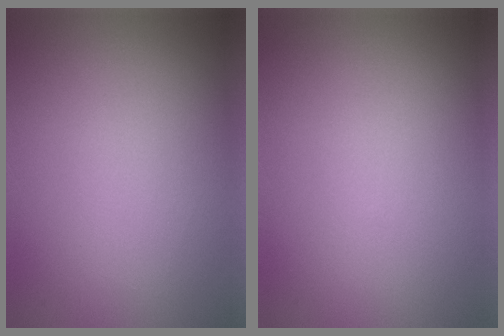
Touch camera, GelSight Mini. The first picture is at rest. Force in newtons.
{"total": 0.0}